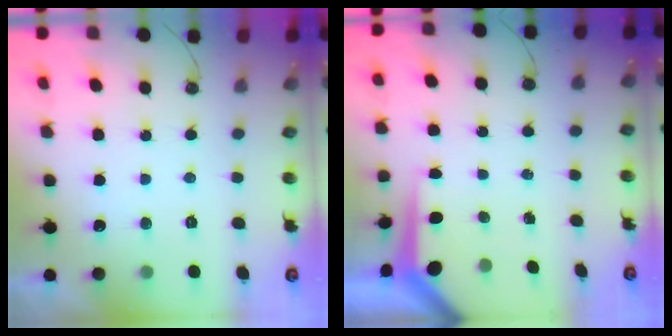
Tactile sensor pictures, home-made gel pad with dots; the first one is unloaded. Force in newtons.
{"total": 5.7, "press": 5.7, "slide": 0.5}